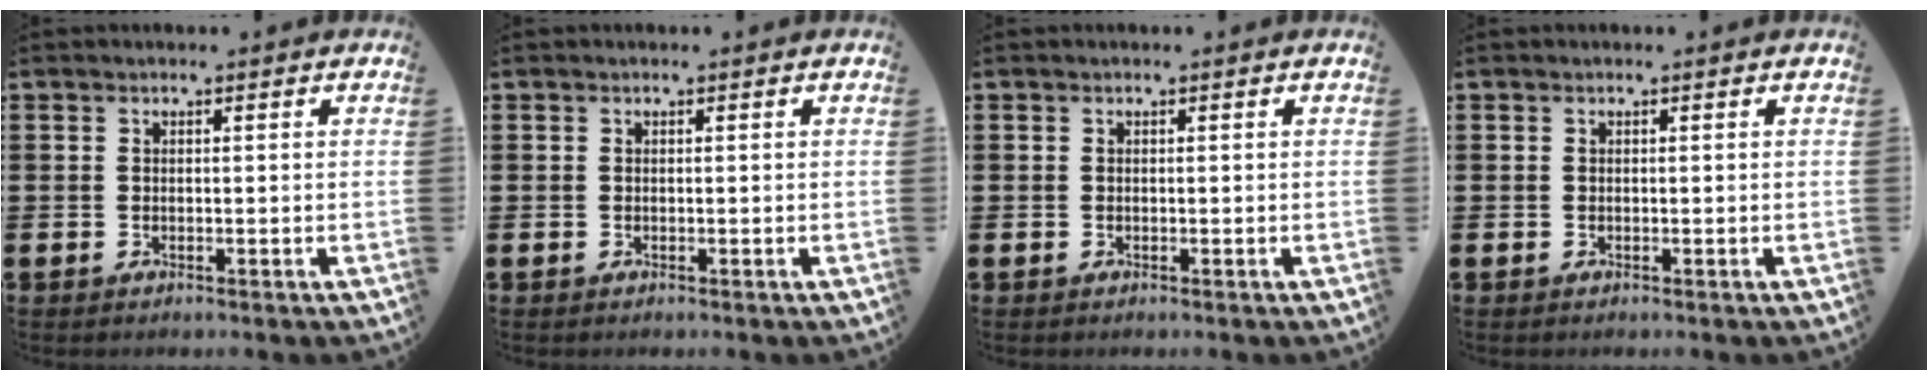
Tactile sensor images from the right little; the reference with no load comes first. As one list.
[{"total": 0.0}, {"total": 0.0}, {"total": 0.0}]